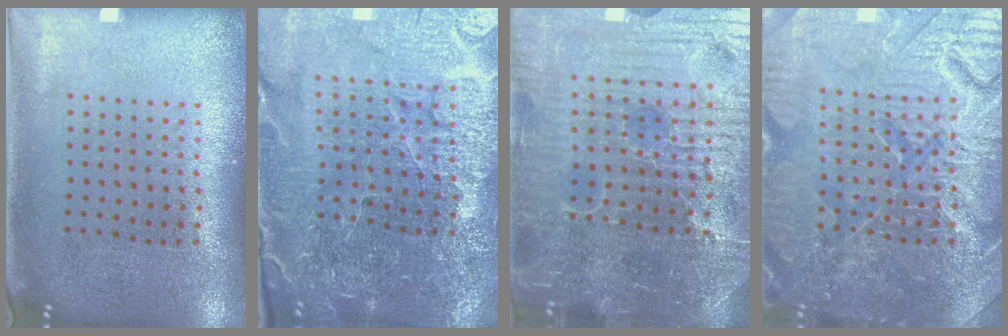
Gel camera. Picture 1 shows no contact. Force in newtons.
{"total": 4.9, "press": 4.7, "slide": 1.4}
{"total": 6.8, "press": 6.1, "slide": 3.1}
{"total": 7.9, "press": 7.8, "slide": 0.9}